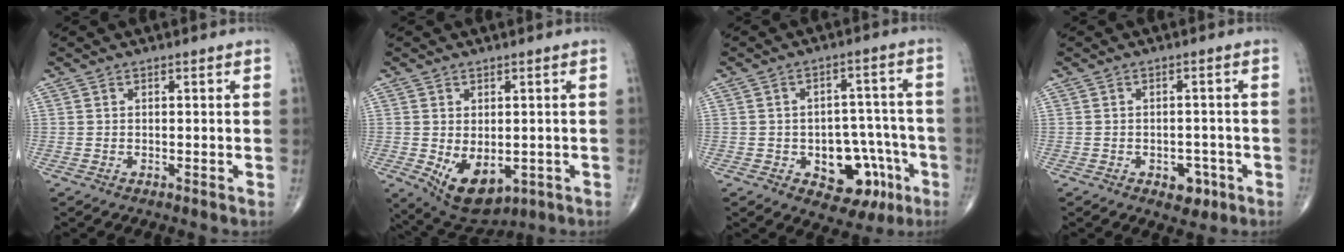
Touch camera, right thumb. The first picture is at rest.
{"total": 9.5, "force": [-2.2, 5.8, 7.3], "torque": [-0.097, -0.011, -0.012]}
{"total": 12.4, "force": [-4.9, 7.9, 8.2], "torque": [-0.061, 0.042, -0.056]}
{"total": 4.1, "force": [-1.9, 2.7, 2.4], "torque": [-0.011, 0.012, -0.022]}